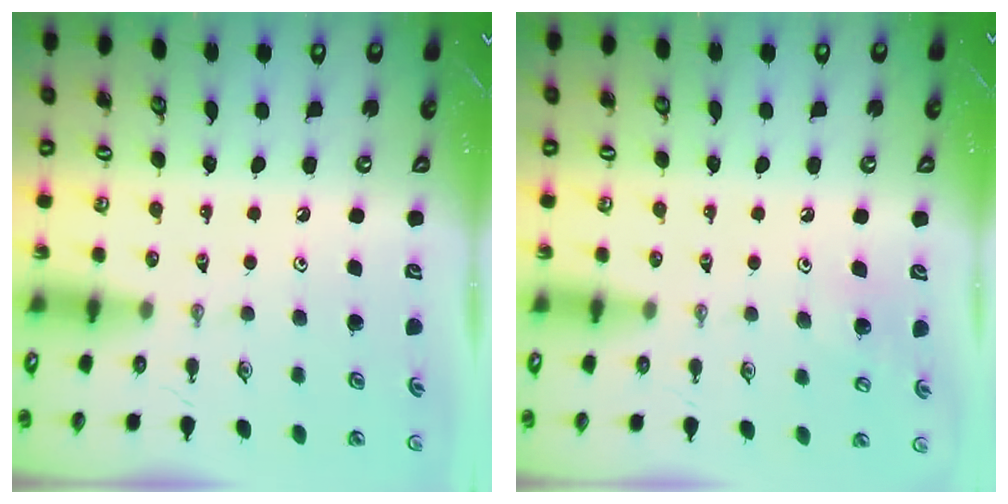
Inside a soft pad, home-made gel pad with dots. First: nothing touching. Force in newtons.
{"total": 7.0, "press": 7.0, "slide": 1.0}